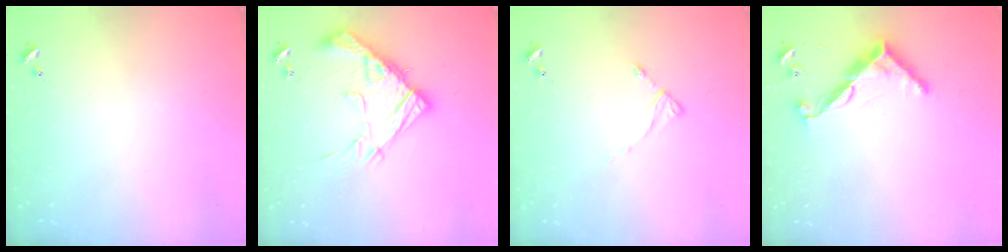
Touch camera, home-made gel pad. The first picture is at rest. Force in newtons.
{"total": 15.9, "press": 15.9, "slide": 1.2}
{"total": 2.5, "press": 2.5, "slide": 0.3}
{"total": 10.9, "press": 10.9, "slide": 0.4}